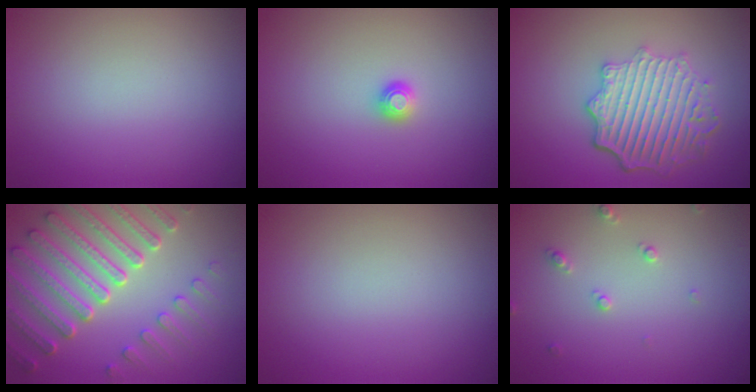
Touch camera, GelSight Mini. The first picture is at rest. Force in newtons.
{"total": 1.1, "press": 1.1, "slide": 0.1}
{"total": 6.0, "press": 4.6, "slide": 3.8}
{"total": 7.4, "press": 5.7, "slide": 4.8}
{"total": 0.0}
{"total": 1.3, "press": 1.2, "slide": 0.3}